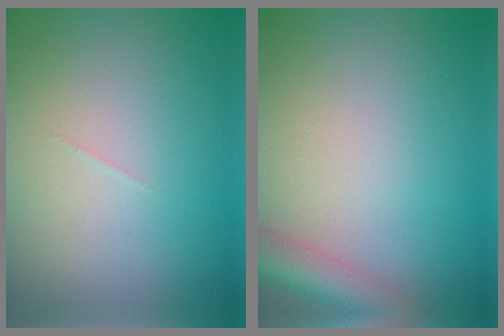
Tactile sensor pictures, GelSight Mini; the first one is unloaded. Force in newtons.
{"total": 4.0, "press": 4.0, "slide": 0.3}